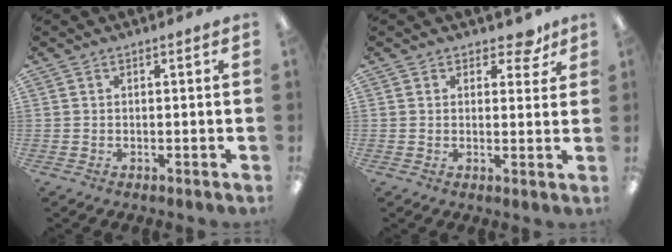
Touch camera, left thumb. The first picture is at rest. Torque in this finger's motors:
{"motor_torque": [-0.09, -0.04, -0.28, 0.11, 0.01]}